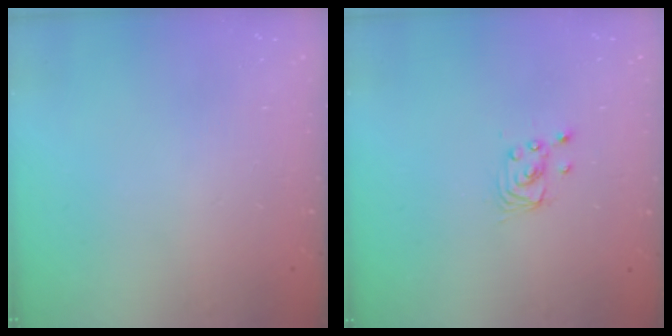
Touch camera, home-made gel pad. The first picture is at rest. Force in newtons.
{"total": 2.4, "press": 2.4, "slide": 0.2}